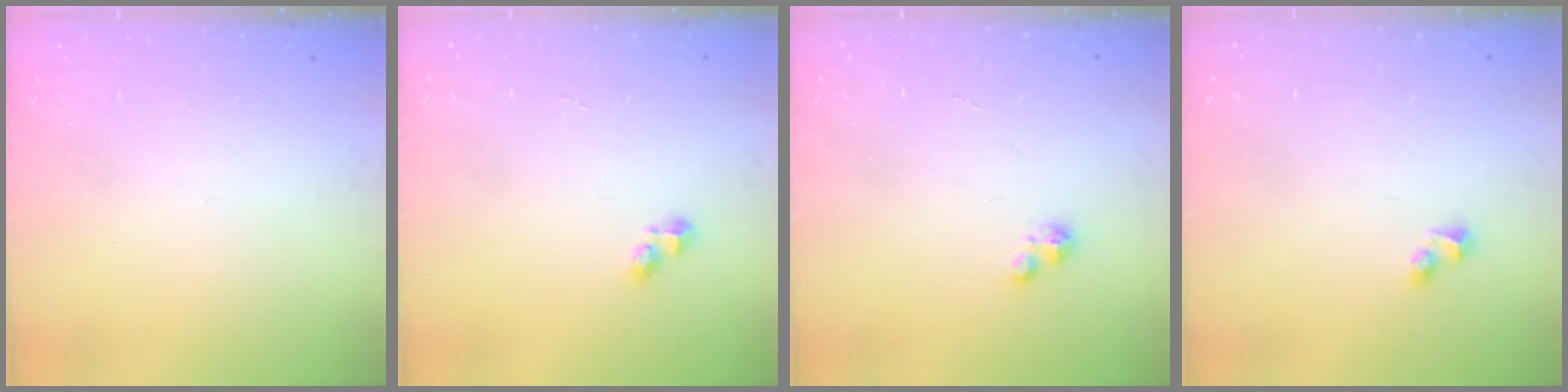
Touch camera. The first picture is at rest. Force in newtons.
{"total": 2.9, "press": 2.9, "slide": 0.4}
{"total": 1.6, "press": 1.6, "slide": 0.2}
{"total": 2.1, "press": 1.7, "slide": 1.1}